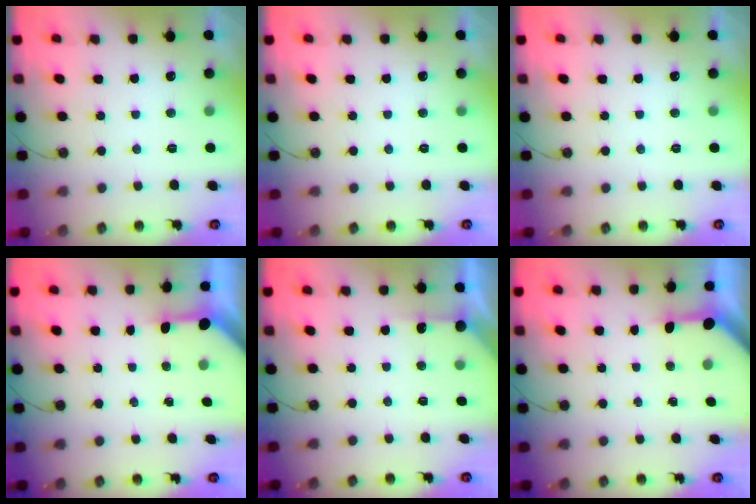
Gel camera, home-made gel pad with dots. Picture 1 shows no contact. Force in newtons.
{"total": 0.0}
{"total": 0.0}
{"total": 3.2, "press": 3.2, "slide": 0.3}
{"total": 3.8, "press": 3.8, "slide": 0.4}
{"total": 3.2, "press": 3.2, "slide": 0.4}